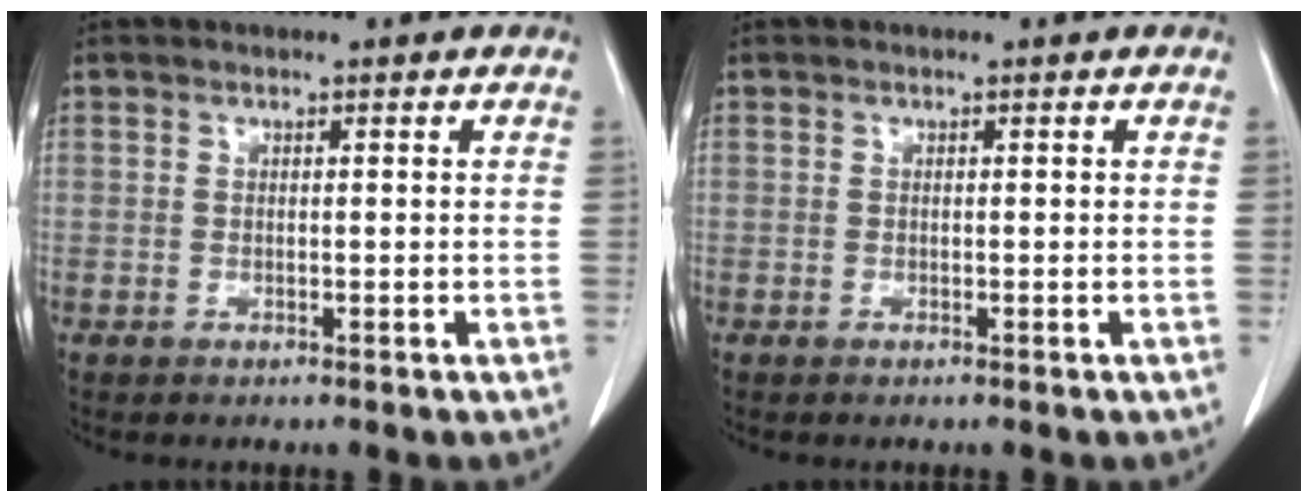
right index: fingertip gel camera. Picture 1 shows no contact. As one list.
[{"total": 0.0}]